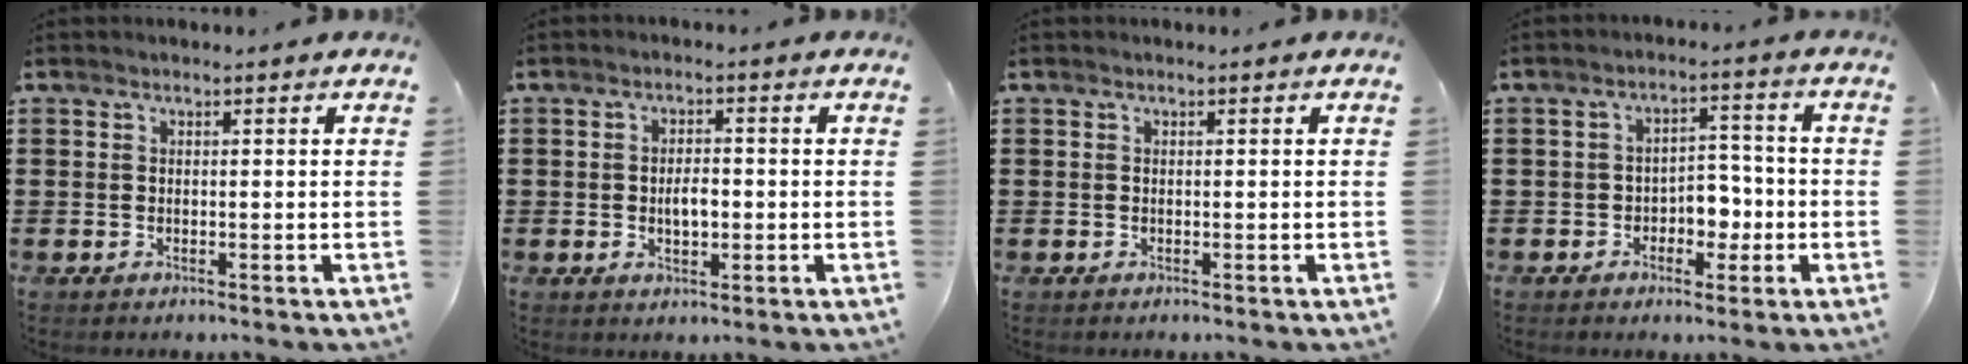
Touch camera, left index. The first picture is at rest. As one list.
[{"total": 3.0, "force": [-0.4, 1.4, 2.6], "torque": [-0.041, 0.000, -0.012]}, {"total": 0.0}, {"total": 4.5, "force": [-1.8, 3.2, 2.5], "torque": [-0.044, 0.005, -0.041]}]